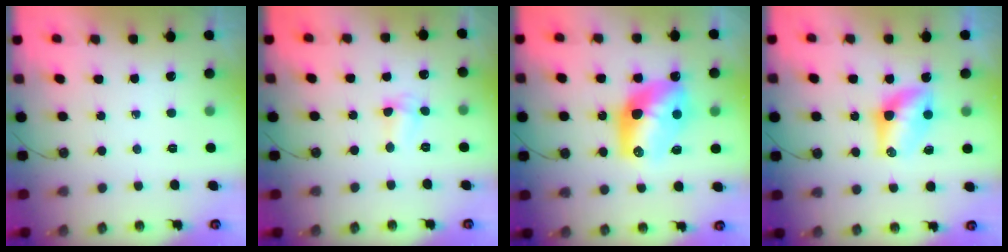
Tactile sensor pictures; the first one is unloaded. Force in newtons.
{"total": 2.7, "press": 2.6, "slide": 0.5}
{"total": 14.3, "press": 14.2, "slide": 1.1}
{"total": 8.2, "press": 8.2, "slide": 0.7}